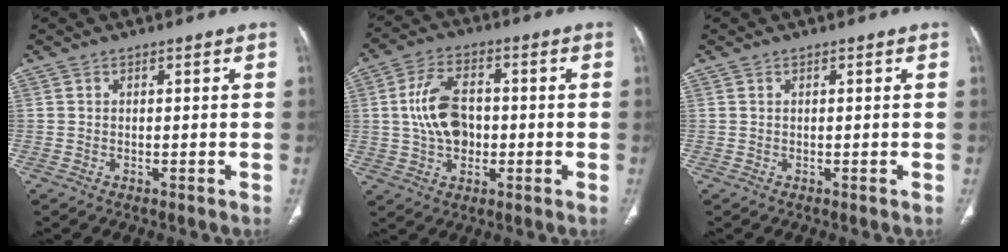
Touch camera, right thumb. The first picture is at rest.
{"total": 10.6, "force": [0.0, 7.1, 7.9], "torque": [-0.134, 0.015, -0.002]}
{"total": 0.0}